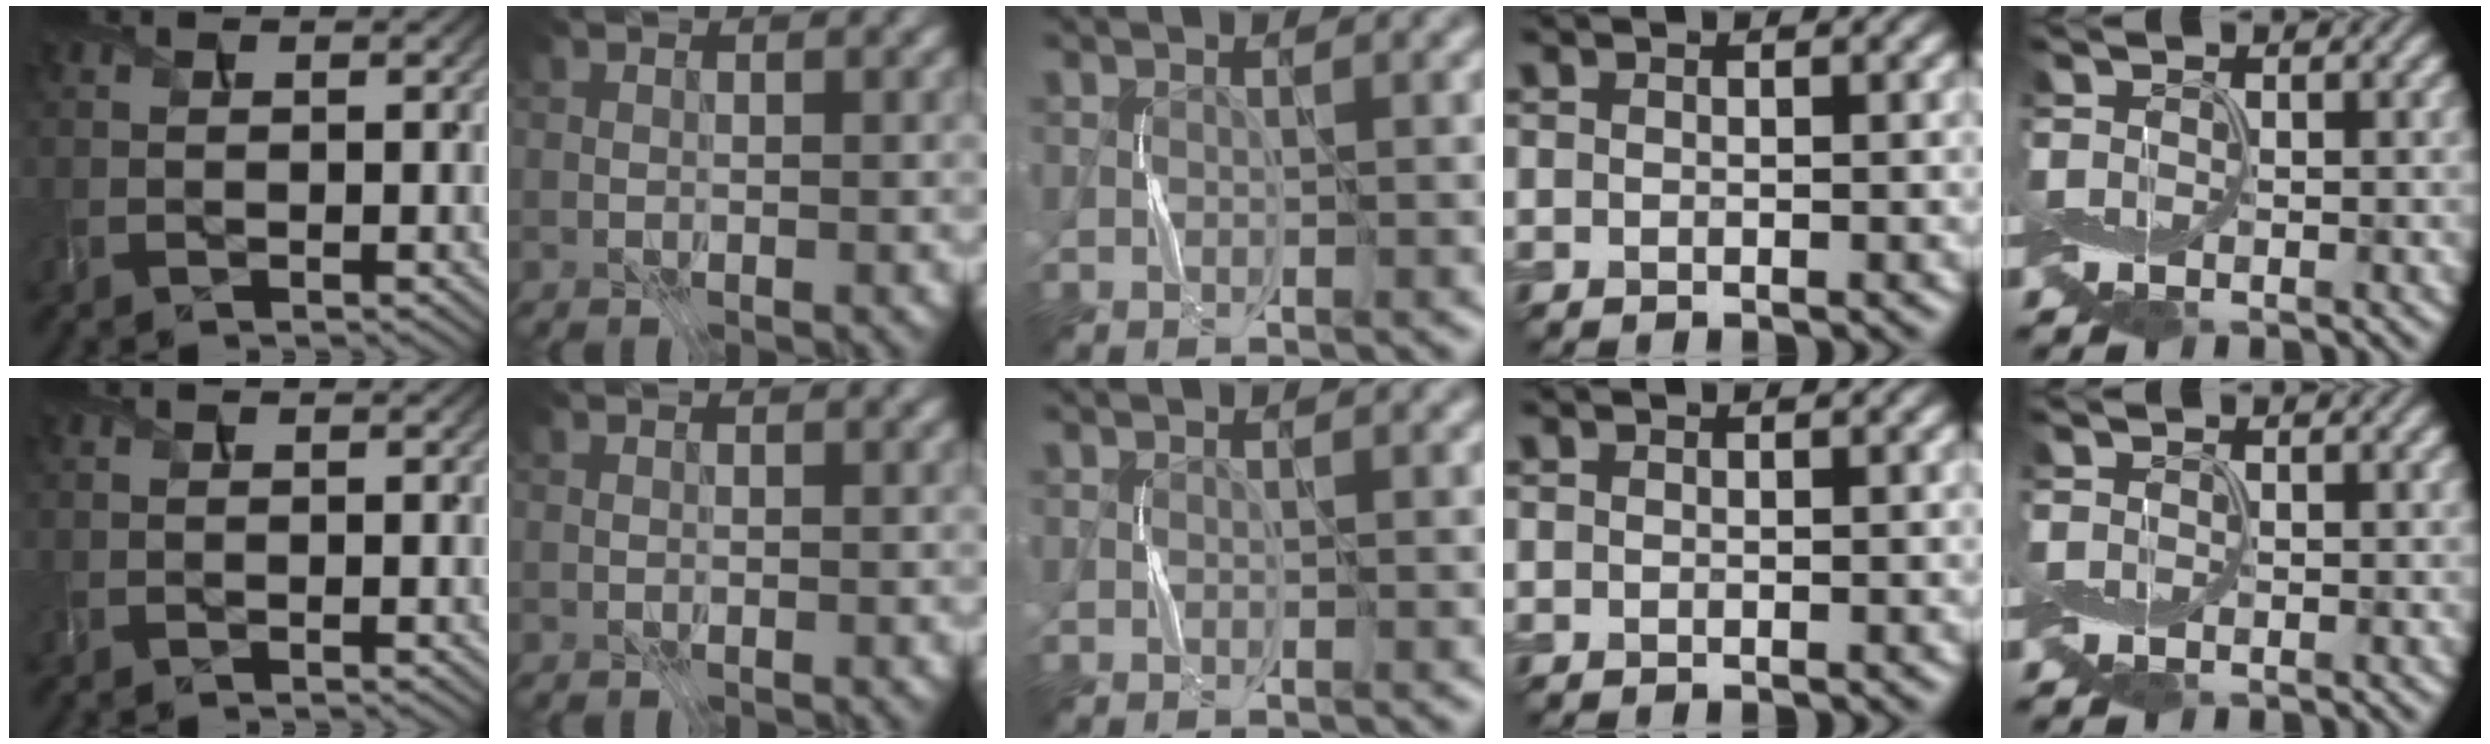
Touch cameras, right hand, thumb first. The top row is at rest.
{}